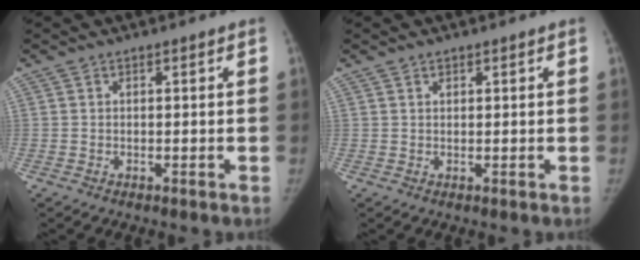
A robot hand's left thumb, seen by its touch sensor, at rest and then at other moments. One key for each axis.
{"total": 0.9, "fx": 0.6, "fy": 0.5, "fz": 0.3, "tx": 0.000, "ty": -0.003, "tz": 0.009}